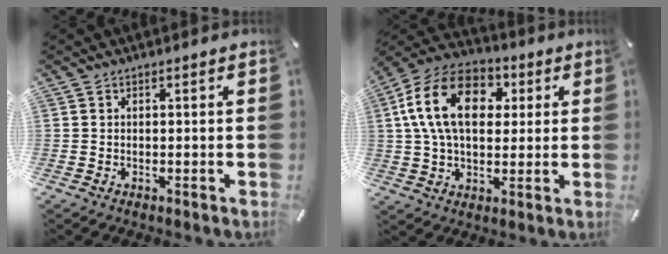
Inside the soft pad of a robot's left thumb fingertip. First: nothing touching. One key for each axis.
{"total": 17.3, "fx": 3.4, "fy": 12.1, "fz": 11.8, "tx": -0.240, "ty": 0.013, "tz": 0.058}